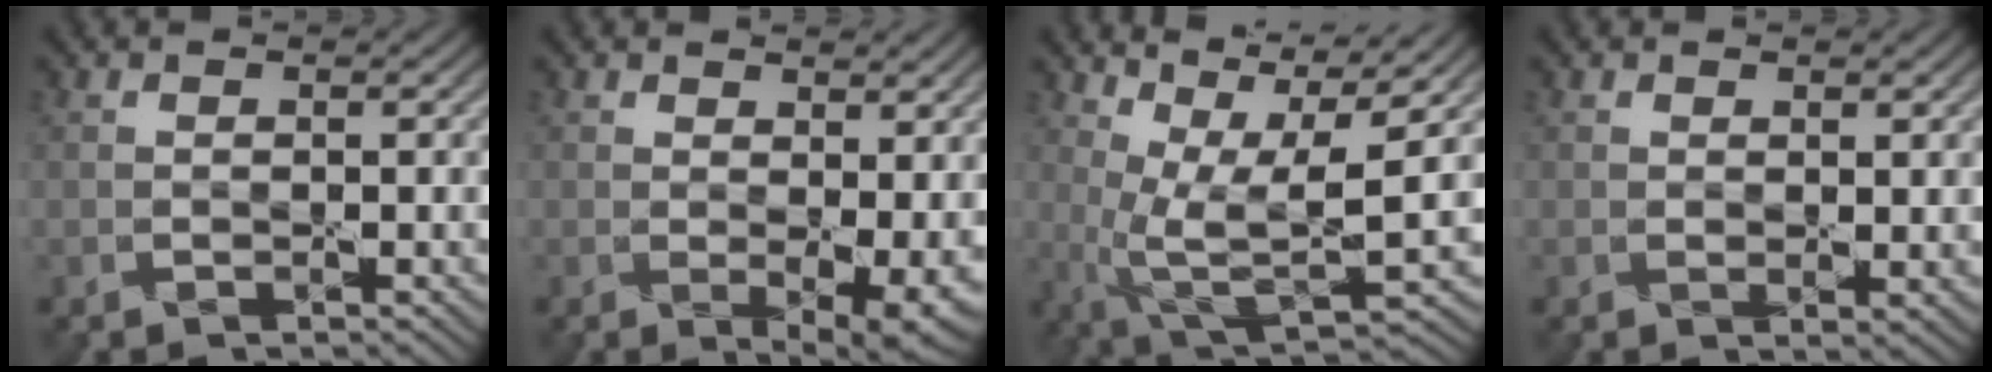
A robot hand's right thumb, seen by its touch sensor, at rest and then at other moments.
{"total": 5.3, "force": [0.9, 2.4, 4.7], "torque": [-0.077, -0.018, 0.027]}
{"total": 10.1, "force": [3.6, 3.3, 8.9], "torque": [-0.188, 0.004, 0.074]}
{"total": 1.2, "force": [0.8, 0.5, 0.9], "torque": [-0.016, -0.008, 0.018]}